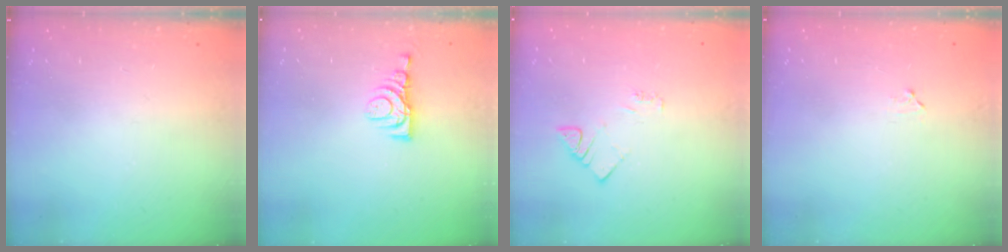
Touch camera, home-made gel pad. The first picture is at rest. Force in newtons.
{"total": 5.0, "press": 4.9, "slide": 0.7}
{"total": 4.5, "press": 4.5, "slide": 0.5}
{"total": 3.4, "press": 3.4, "slide": 0.4}